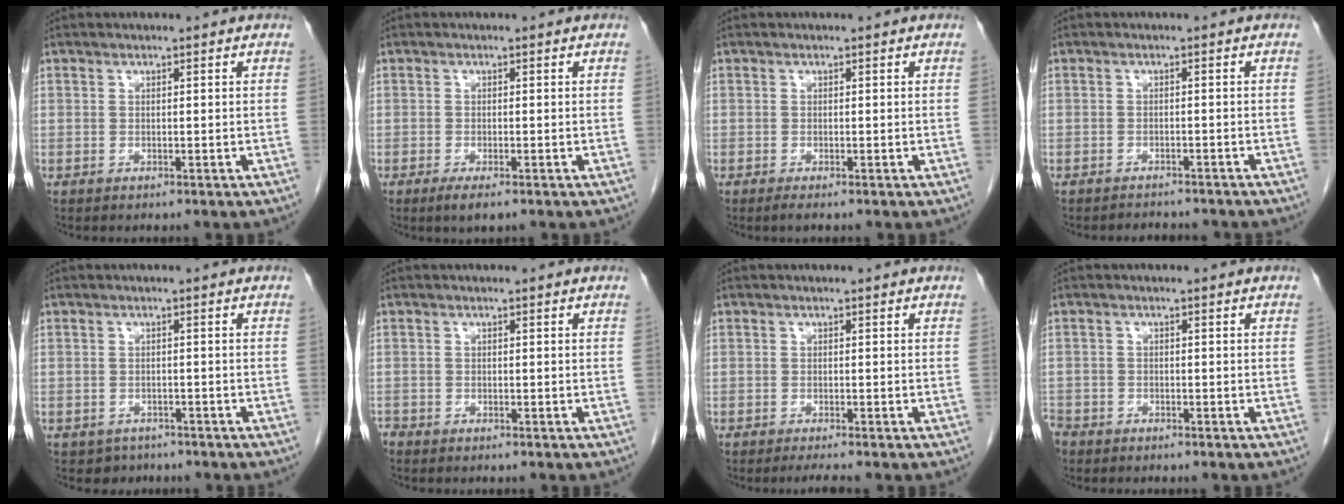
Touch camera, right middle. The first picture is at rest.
{"total": 2.4, "force": [-1.5, 0.4, 1.9], "torque": [-0.030, -0.006, -0.024]}
{"total": 0.7, "force": [-0.5, -0.1, 0.5], "torque": [-0.010, -0.002, -0.009]}
{"total": 5.5, "force": [-5.0, 0.8, 2.1], "torque": [-0.029, -0.006, -0.058]}
{"total": 2.8, "force": [-2.2, 1.8, -0.2], "torque": [-0.007, 0.005, -0.031]}
{"total": 0.7, "force": [-0.7, 0.2, 0.0], "torque": [-0.004, -0.001, -0.015]}
{"total": 2.1, "force": [-1.7, -0.5, 1.1], "torque": [-0.016, -0.004, -0.030]}
{"total": 3.4, "force": [-2.7, 1.9, 0.6], "torque": [-0.016, -0.001, -0.055]}